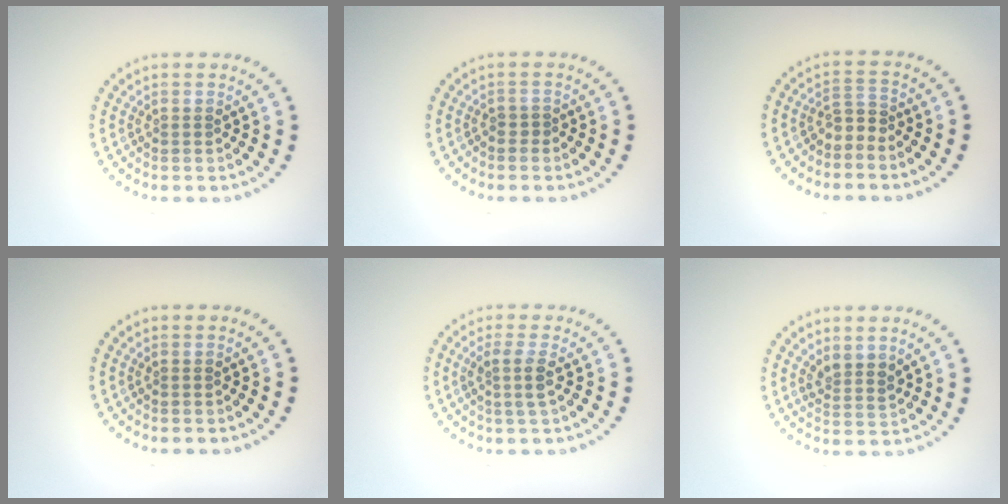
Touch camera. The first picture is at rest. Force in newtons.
{"total": 0.6, "press": 0.4, "slide": 0.5}
{"total": 1.7, "press": 1.1, "slide": 1.3}
{"total": 0.0}
{"total": 1.9, "press": 1.6, "slide": 1.1}
{"total": 2.1, "press": 1.6, "slide": 1.3}